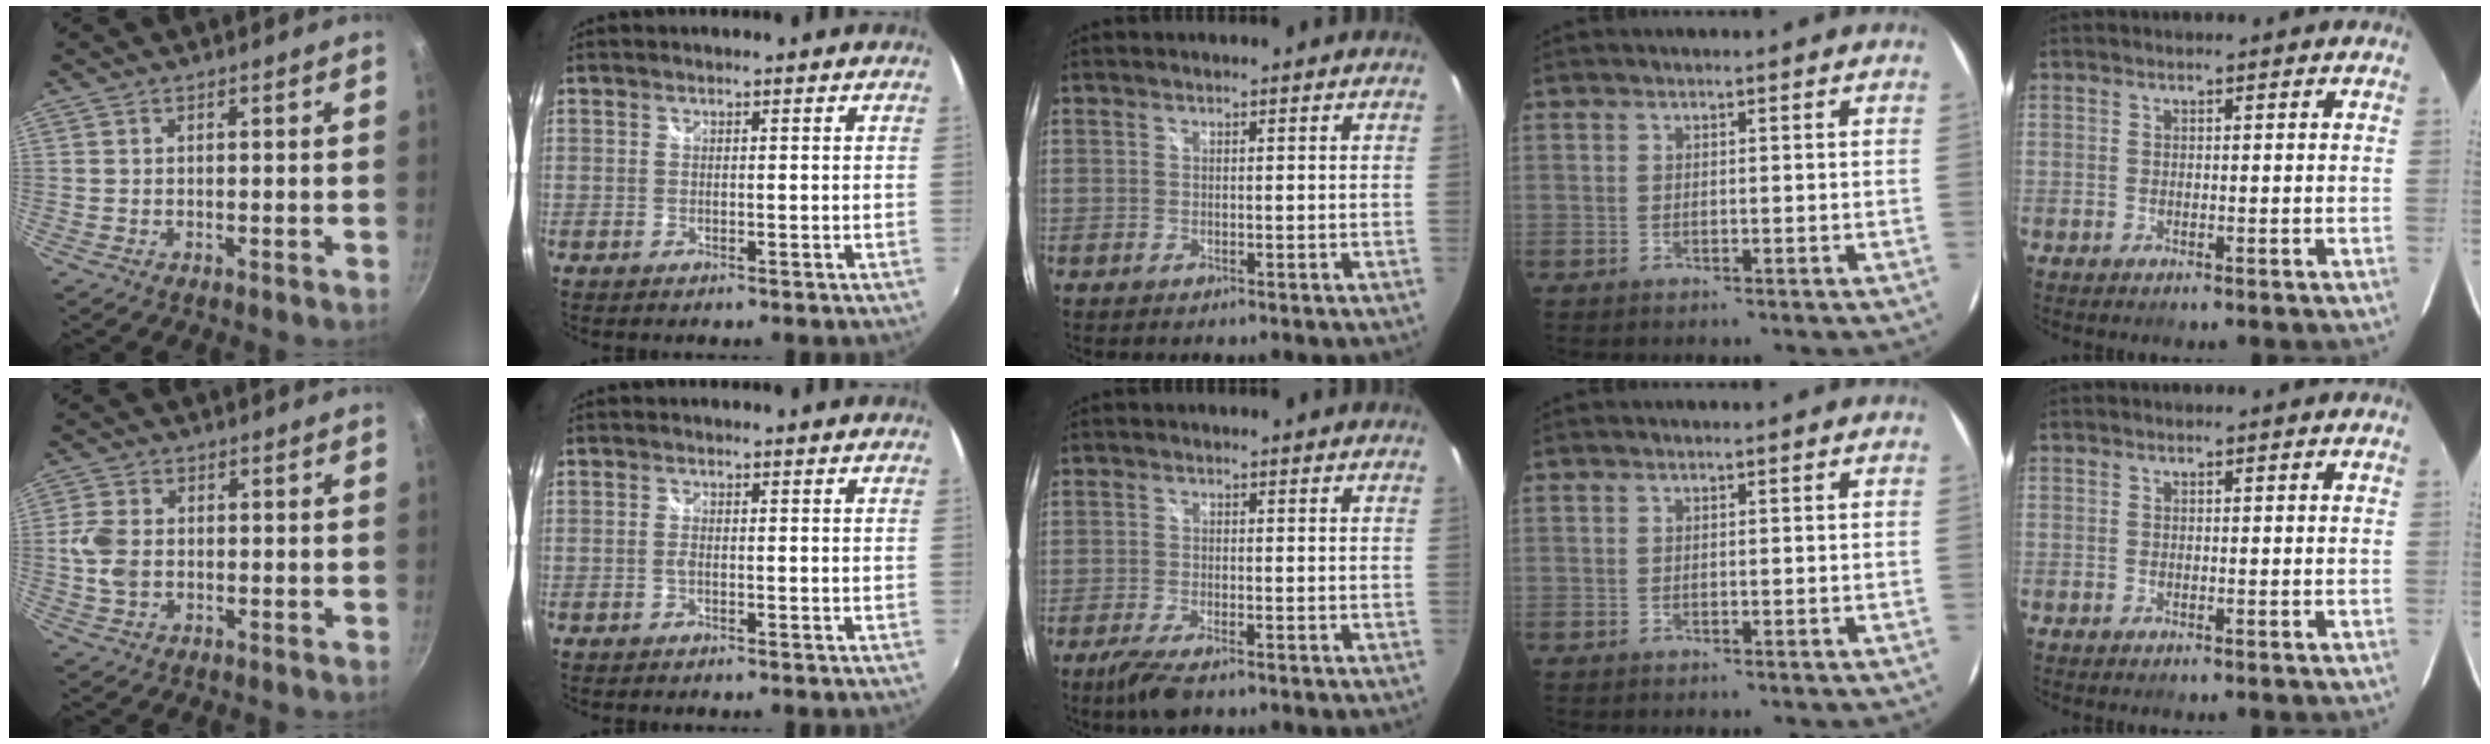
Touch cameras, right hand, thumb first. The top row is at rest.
{"thumb": {"total": 5.7, "force": [-0.4, 4.1, 3.9], "torque": [-0.082, 0.004, -0.011]}, "index": {"total": 0.7, "force": [-0.3, 0.2, 0.6], "torque": [-0.015, 0.004, -0.005]}, "middle": {"total": 5.5, "force": [-3.9, 1.2, 3.7], "torque": [-0.091, -0.020, -0.073]}}